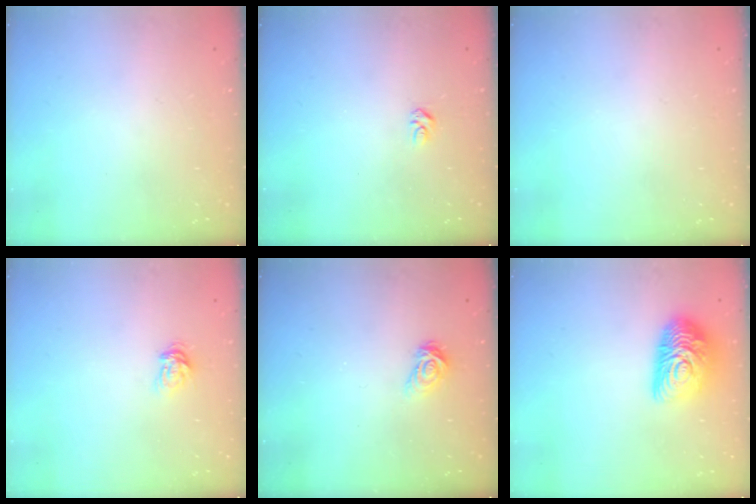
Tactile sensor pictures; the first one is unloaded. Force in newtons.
{"total": 2.8, "press": 2.8, "slide": 0.4}
{"total": 0.0}
{"total": 4.8, "press": 4.8, "slide": 0.7}
{"total": 3.8, "press": 3.8, "slide": 0.4}
{"total": 12.8, "press": 12.8, "slide": 0.9}